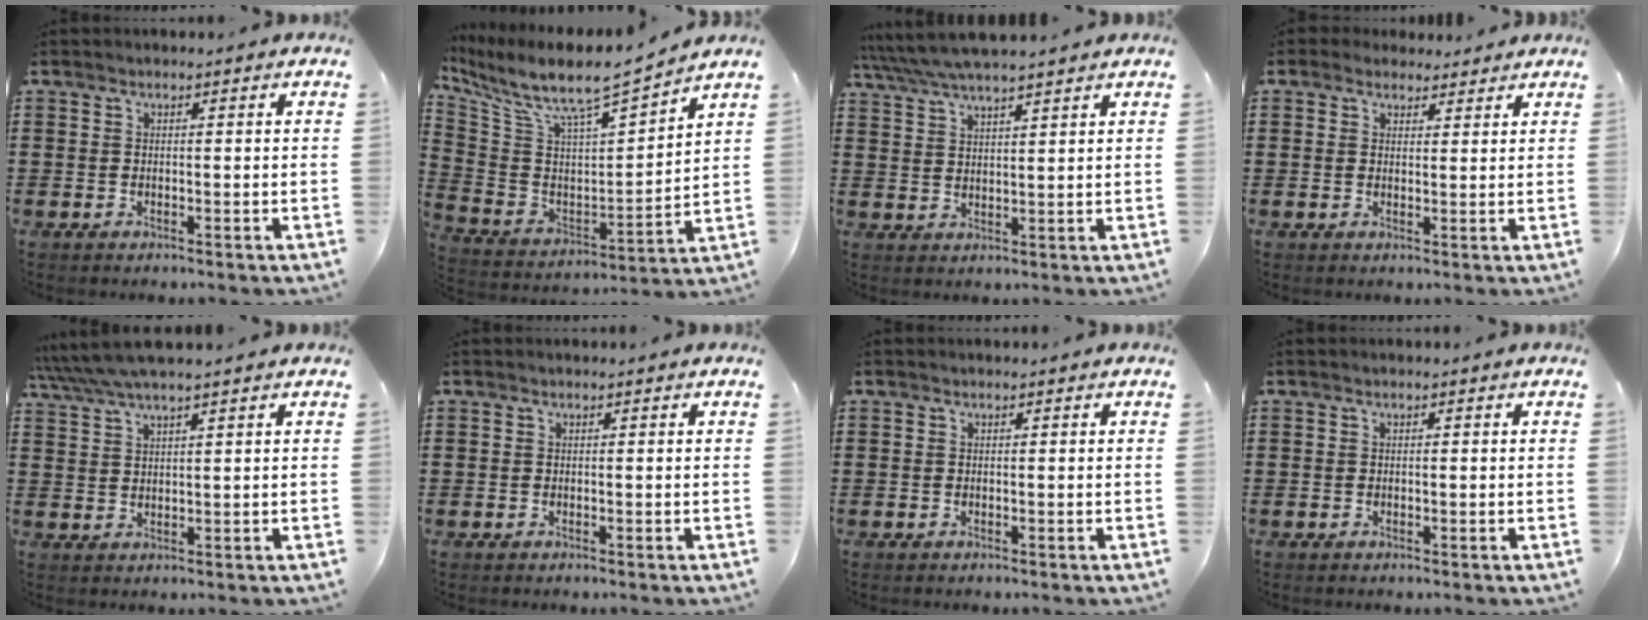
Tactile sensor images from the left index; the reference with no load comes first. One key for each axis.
{"total": 8.1, "fx": 7.0, "fy": 1.2, "fz": 4.0, "tx": -0.112, "ty": -0.055, "tz": 0.112}
{"total": 4.9, "fx": 4.3, "fy": 0.3, "fz": 2.2, "tx": -0.056, "ty": -0.015, "tz": 0.076}
{"total": 2.7, "fx": 2.3, "fy": 1.3, "fz": 0.3, "tx": -0.005, "ty": 0.001, "tz": 0.042}
{"total": 4.1, "fx": 3.3, "fy": 0.2, "fz": 2.4, "tx": -0.056, "ty": -0.003, "tz": 0.058}
{"total": 0.0}
{"total": 0.0}
{"total": 0.0}